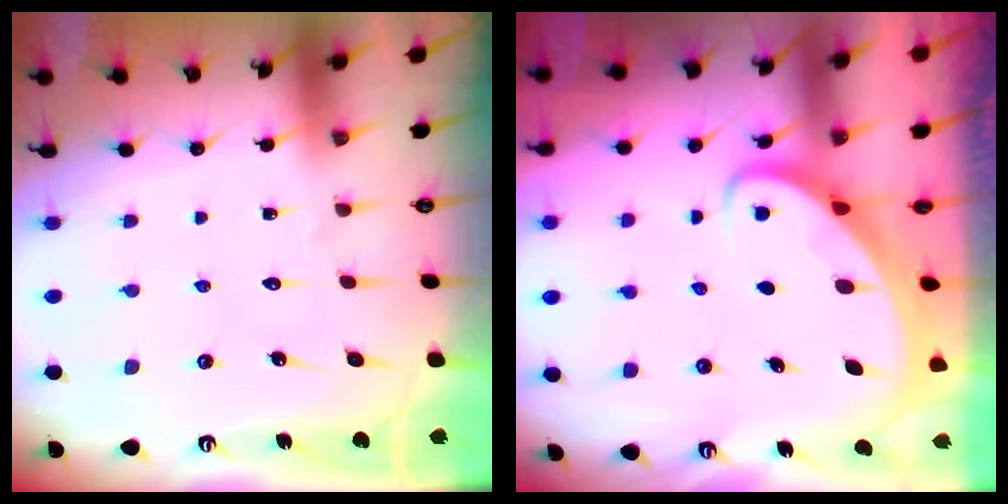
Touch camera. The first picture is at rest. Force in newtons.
{"total": 2.4, "press": 2.4, "slide": 0.3}